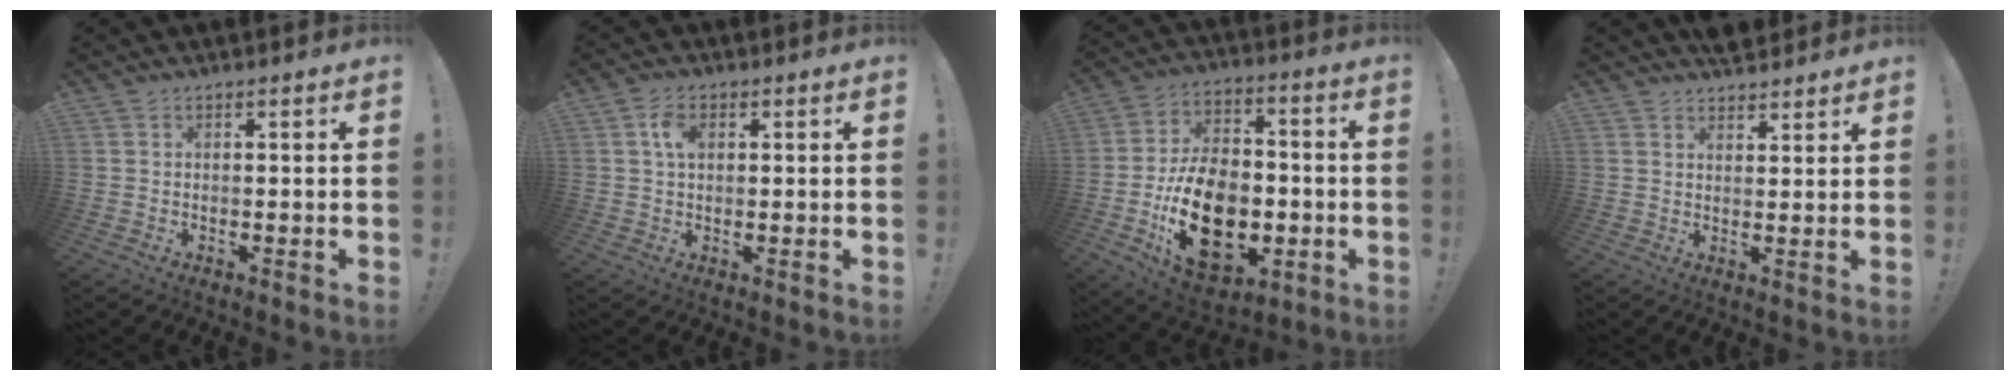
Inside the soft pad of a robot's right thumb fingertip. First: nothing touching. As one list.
[{"total": 4.9, "force": [1.3, 3.0, 3.6], "torque": [-0.058, 0.003, 0.021]}, {"total": 23.2, "force": [-6.2, 15.7, 15.9], "torque": [-0.270, 0.038, -0.086]}, {"total": 3.9, "force": [3.6, 1.6, 0.4], "torque": [0.004, -0.024, 0.065]}]